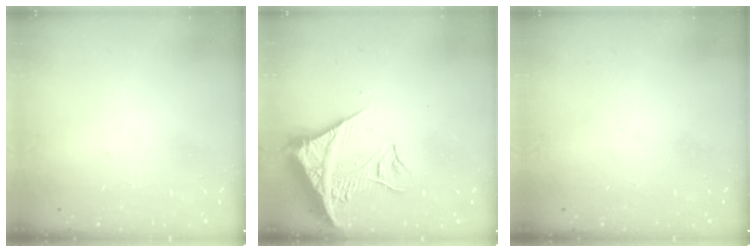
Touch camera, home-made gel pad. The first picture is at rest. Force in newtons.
{"total": 13.5, "press": 13.4, "slide": 1.8}
{"total": 0.0}